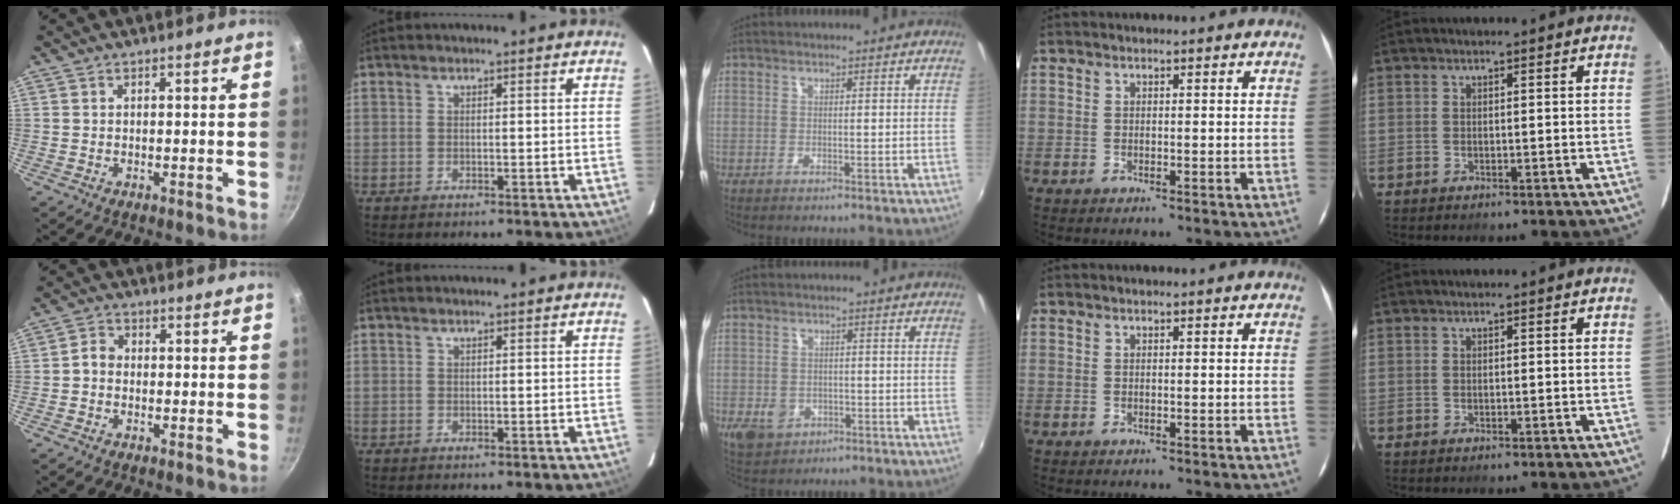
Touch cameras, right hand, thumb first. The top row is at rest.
{"thumb": {"total": 2.6, "force": [-0.7, 2.1, 1.3], "torque": [-0.021, 0.016, -0.022]}, "middle": {"total": 6.2, "force": [-2.4, 4.9, 2.9], "torque": [-0.070, -0.003, -0.033]}}